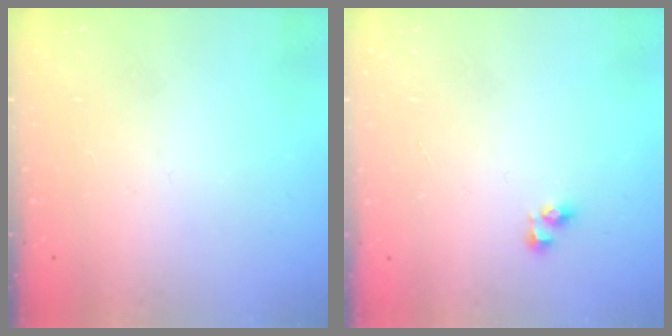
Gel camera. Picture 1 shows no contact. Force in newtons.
{"total": 3.9, "press": 3.9, "slide": 0.6}